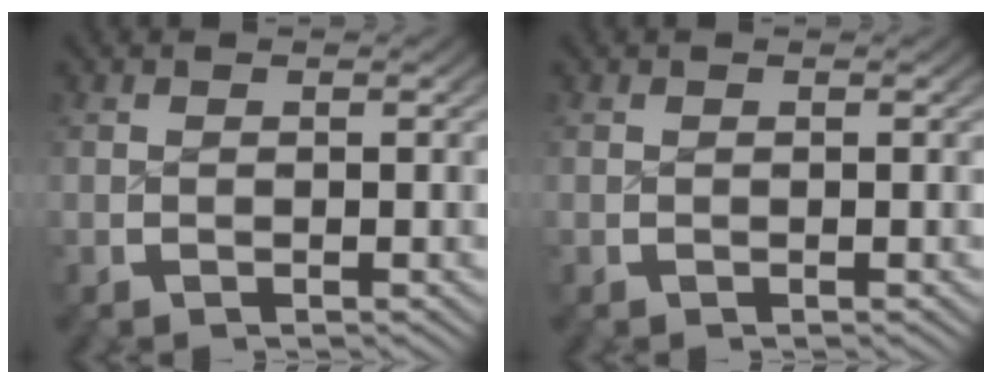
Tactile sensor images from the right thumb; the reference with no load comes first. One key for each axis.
{"total": 0.0}